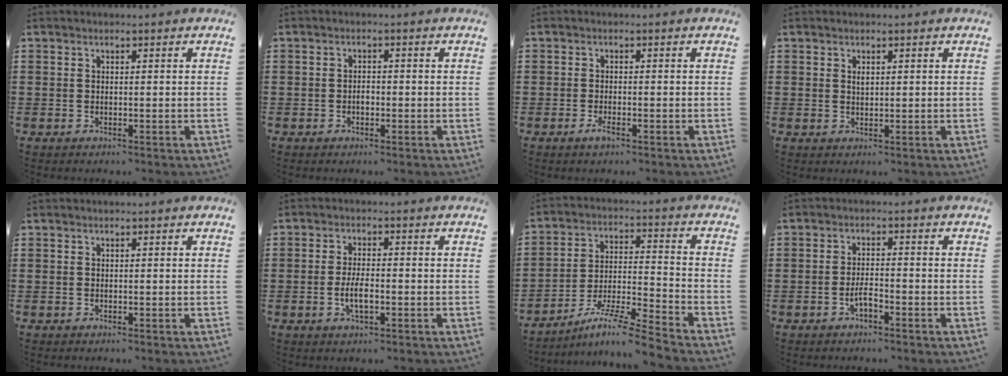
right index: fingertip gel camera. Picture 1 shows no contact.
{"total": 1.4, "force": [-0.4, 0.7, 1.1], "torque": [-0.023, -0.001, -0.007]}
{"total": 1.6, "force": [-0.9, 0.3, 1.3], "torque": [-0.037, -0.010, -0.020]}
{"total": 1.0, "force": [0.4, 0.5, 0.8], "torque": [-0.017, 0.002, 0.007]}
{"total": 0.0}
{"total": 4.1, "force": [-1.2, 1.4, 3.6], "torque": [-0.076, -0.001, -0.024]}
{"total": 9.2, "force": [-7.7, -0.2, 4.9], "torque": [-0.091, 0.001, -0.153]}
{"total": 2.7, "force": [-1.6, 0.7, 2.1], "torque": [-0.046, 0.001, -0.031]}